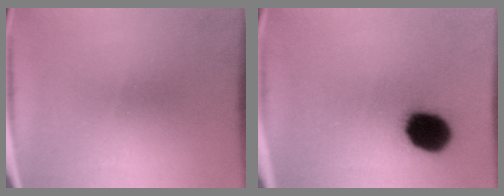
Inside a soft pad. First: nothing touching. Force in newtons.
{"total": 14.1}